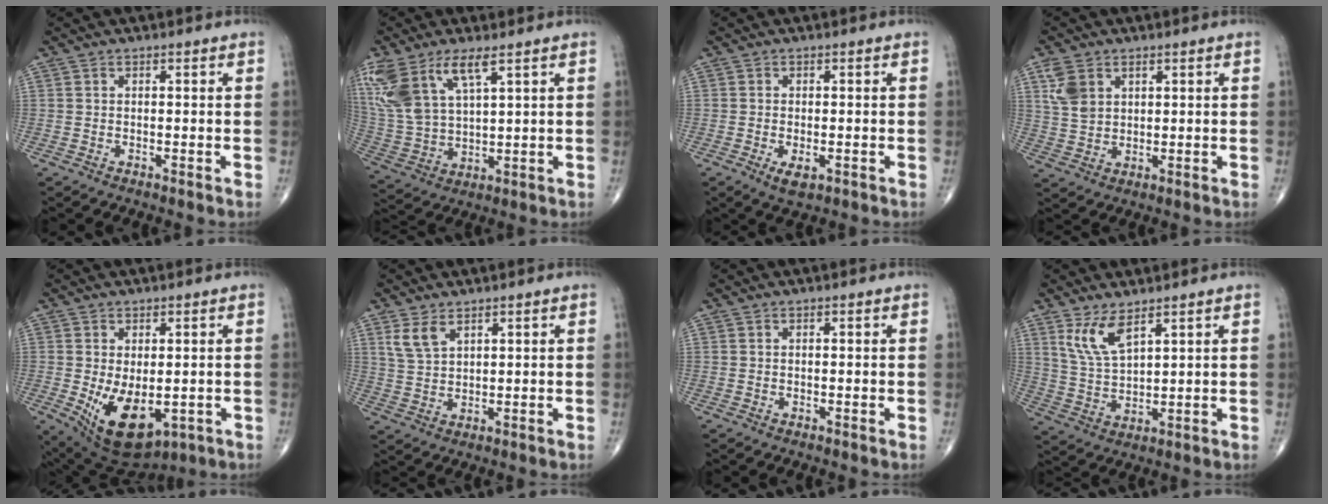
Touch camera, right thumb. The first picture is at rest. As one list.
[{"total": 14.3, "force": [7.6, 5.8, 10.7], "torque": [-0.239, -0.019, 0.162]}, {"total": 3.3, "force": [-1.2, 1.6, 2.7], "torque": [-0.047, -0.004, -0.017]}, {"total": 6.3, "force": [2.7, 4.3, 3.7], "torque": [-0.064, -0.005, 0.061]}, {"total": 12.0, "force": [-2.6, 6.7, 9.6], "torque": [-0.153, -0.014, -0.017]}, {"total": 4.5, "force": [2.7, 2.3, 2.8], "torque": [-0.053, -0.009, 0.062]}, {"total": 0.0}, {"total": 6.9, "force": [4.3, 2.5, 4.9], "torque": [-0.094, -0.028, 0.093]}]